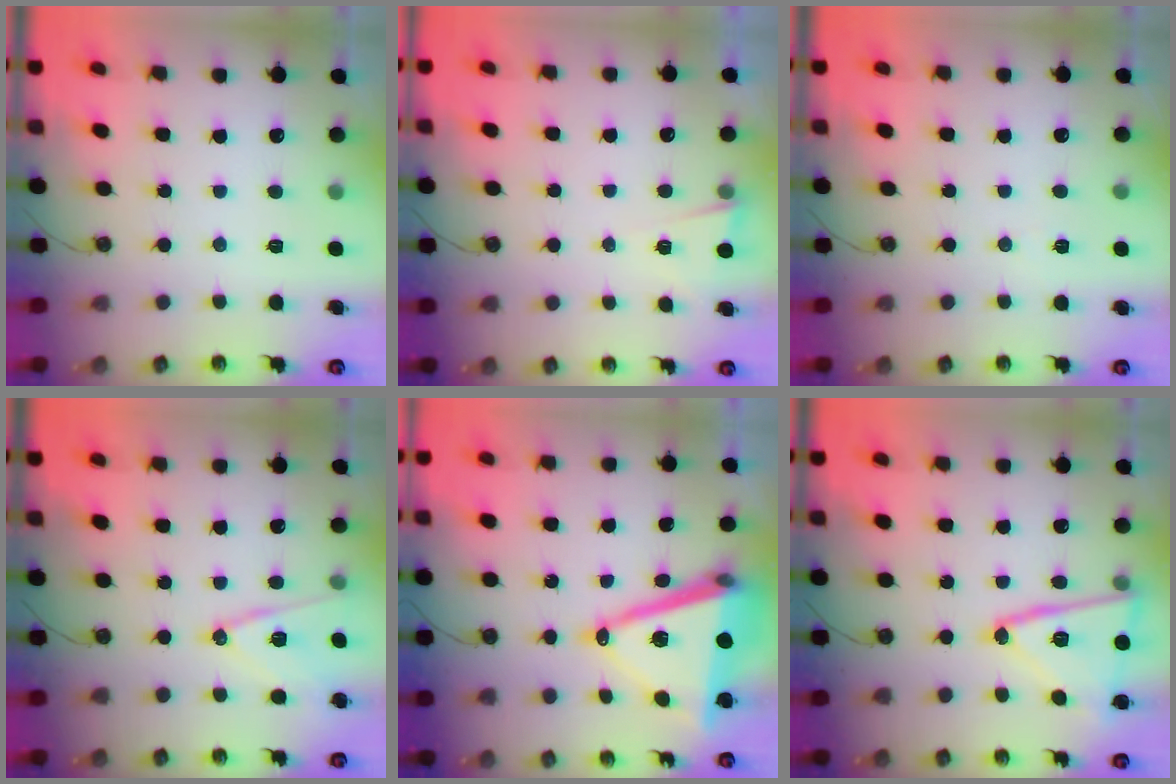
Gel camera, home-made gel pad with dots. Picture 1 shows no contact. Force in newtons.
{"total": 2.8, "press": 2.3, "slide": 1.6}
{"total": 2.6, "press": 1.7, "slide": 1.9}
{"total": 12.5, "press": 11.9, "slide": 3.9}
{"total": 18.3, "press": 17.9, "slide": 3.9}
{"total": 18.3, "press": 18.3, "slide": 0.9}